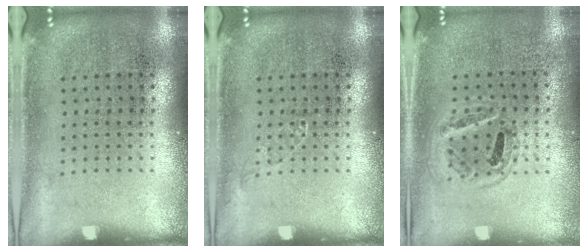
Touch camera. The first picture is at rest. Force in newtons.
{"total": 0.6, "press": 0.6, "slide": 0.1}
{"total": 0.9, "press": 0.8, "slide": 0.3}